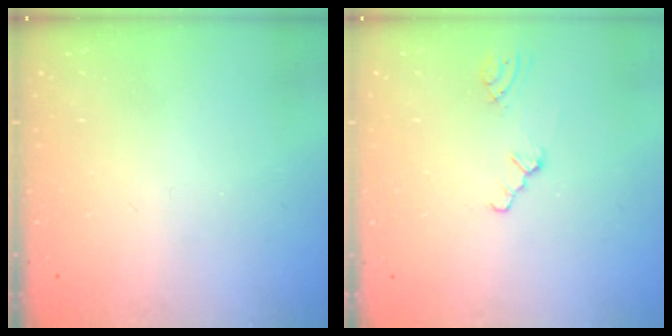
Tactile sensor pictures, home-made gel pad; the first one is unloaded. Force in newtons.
{"total": 0.8, "press": 0.8, "slide": 0.2}